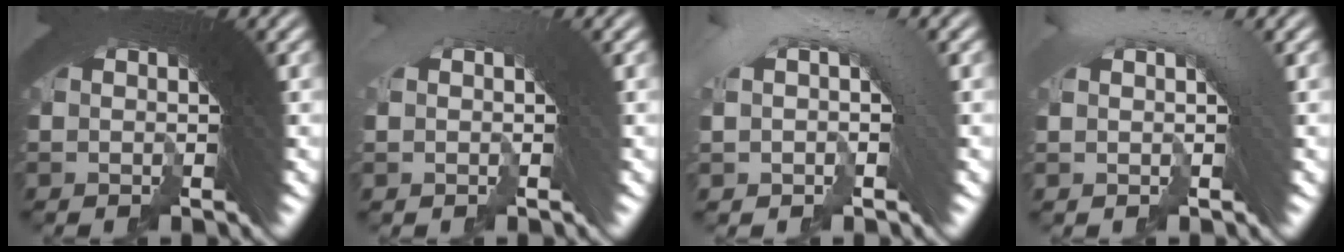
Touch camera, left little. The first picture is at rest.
{"total": 0.6, "force": [0.1, -0.3, 0.6], "torque": [0.006, 0.026, -0.001]}
{"total": 2.8, "force": [0.6, 1.0, 2.5], "torque": [-0.037, 0.031, 0.001]}
{"total": 2.1, "force": [1.2, 0.1, 1.7], "torque": [-0.024, 0.028, 0.016]}